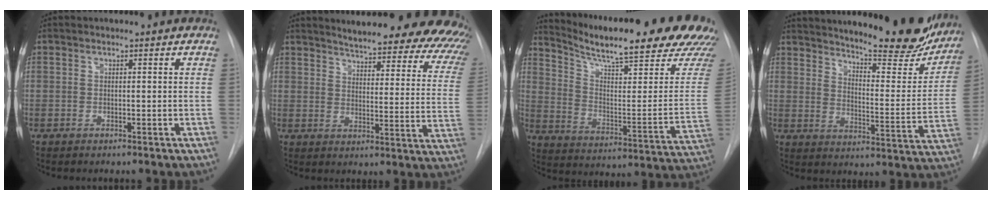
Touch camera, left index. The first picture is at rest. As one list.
[{"total": 26.3, "force": [23.2, 4.7, 11.4], "torque": [-0.152, -0.102, 0.255]}, {"total": 27.3, "force": [22.9, 2.3, 14.8], "torque": [-0.230, -0.089, 0.298]}, {"total": 25.2, "force": [22.1, 4.5, 11.2], "torque": [-0.168, -0.069, 0.279]}]